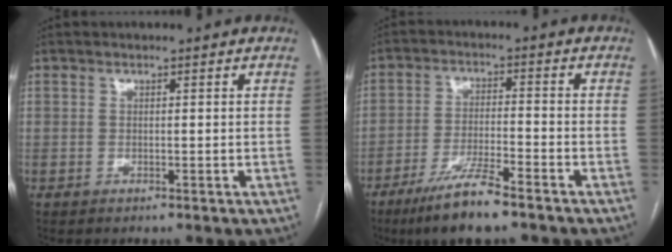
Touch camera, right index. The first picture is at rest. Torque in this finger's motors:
{"motor_torque": [0.74, -0.86, 0.55, 0.14]}